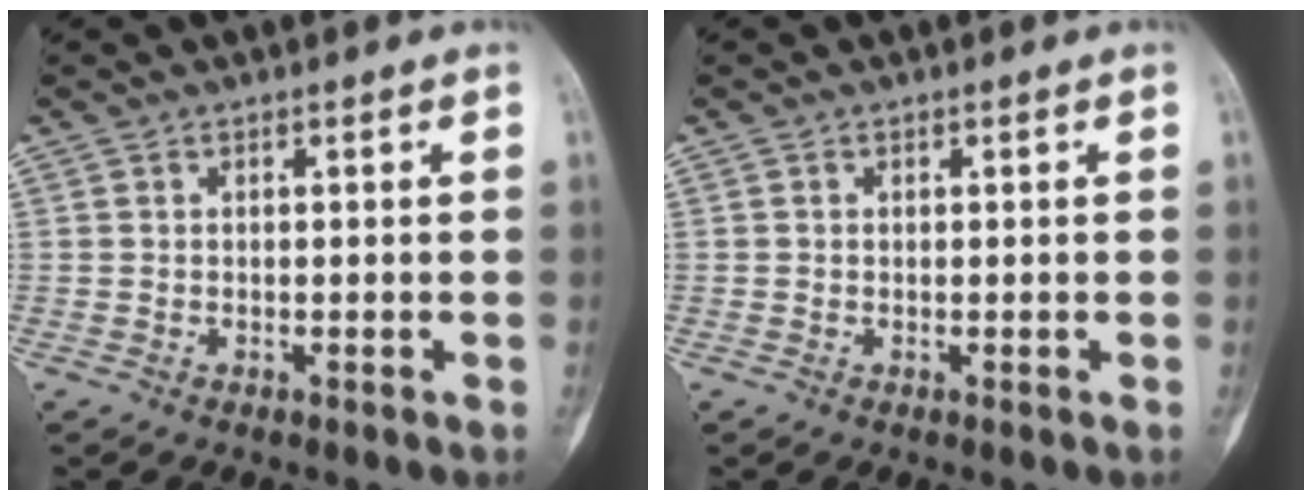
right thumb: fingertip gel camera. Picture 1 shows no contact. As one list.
[{"total": 0.0}]